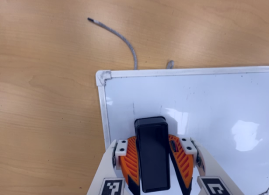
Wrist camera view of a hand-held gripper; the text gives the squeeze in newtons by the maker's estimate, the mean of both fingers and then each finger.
{"total": 15.3, "left": 15.3, "right": 15.2}